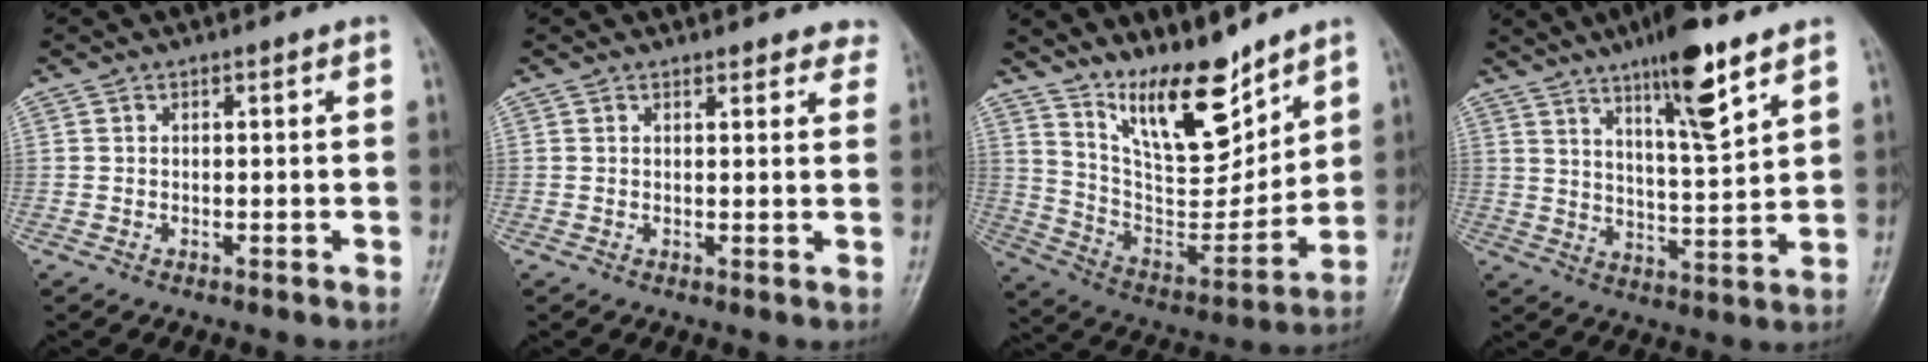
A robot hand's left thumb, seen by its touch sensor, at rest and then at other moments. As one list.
[{"total": 5.0, "force": [4.5, 1.8, 1.0], "torque": [0.025, -0.018, 0.034]}, {"total": 16.2, "force": [12.0, 5.5, 9.4], "torque": [-0.114, -0.084, 0.226]}, {"total": 12.7, "force": [8.0, 2.2, 9.6], "torque": [-0.149, -0.046, 0.133]}]